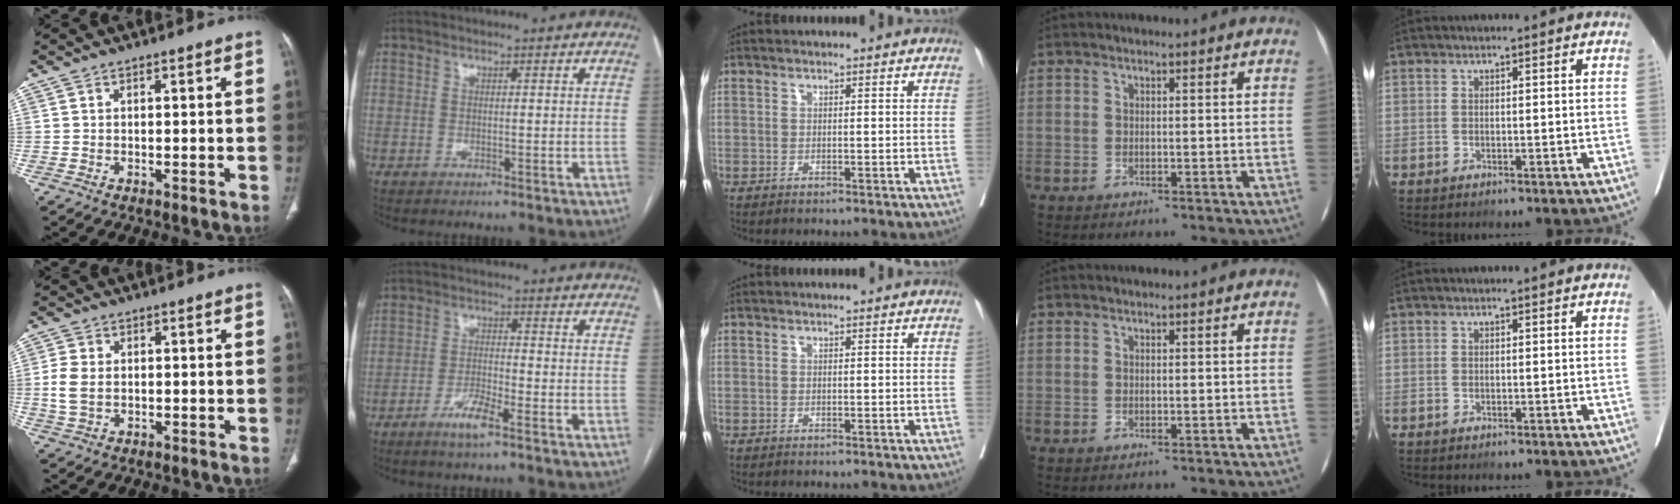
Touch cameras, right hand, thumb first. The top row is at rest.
{"thumb": {"total": 4.8, "force": [-0.2, 3.4, 3.4], "torque": [-0.083, 0.004, -0.003]}, "index": {"total": 4.7, "force": [-3.0, 0.3, 3.6], "torque": [-0.071, -0.005, -0.060]}}